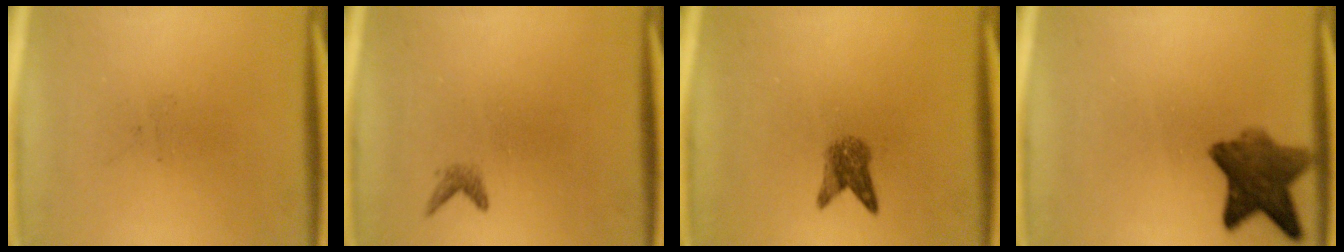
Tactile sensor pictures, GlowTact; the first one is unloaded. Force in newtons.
{"total": 0.9}
{"total": 2.9}
{"total": 7.9}